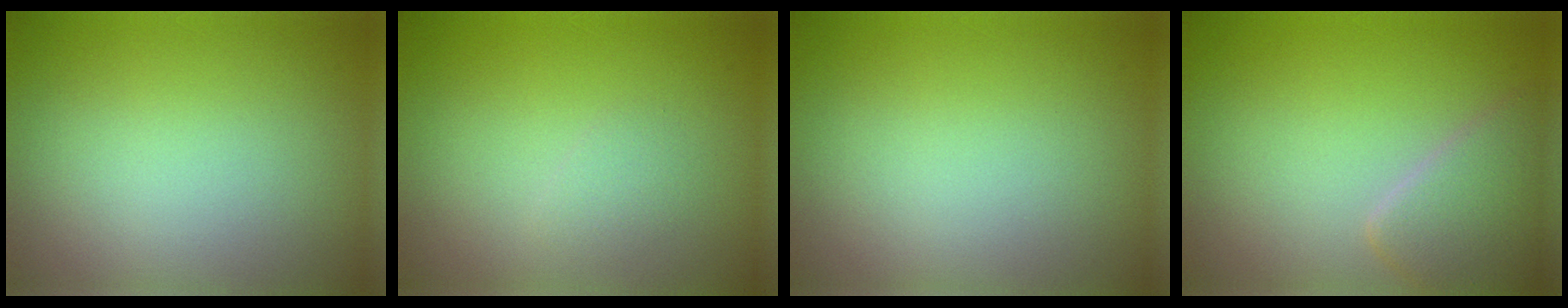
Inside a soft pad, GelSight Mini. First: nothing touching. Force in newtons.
{"total": 0.9, "press": 0.9, "slide": 0.0}
{"total": 0.0}
{"total": 3.3, "press": 3.3, "slide": 0.3}